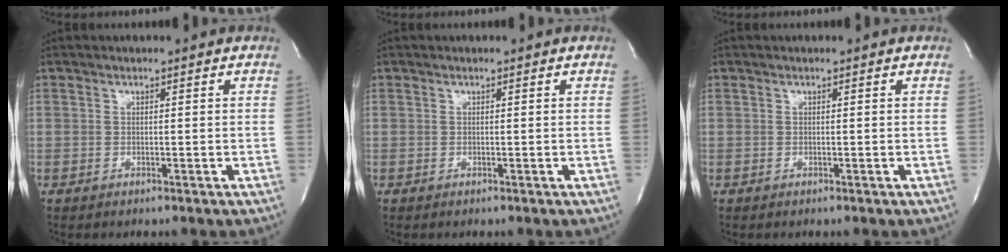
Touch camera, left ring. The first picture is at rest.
{"total": 0.0}
{"total": 0.0}